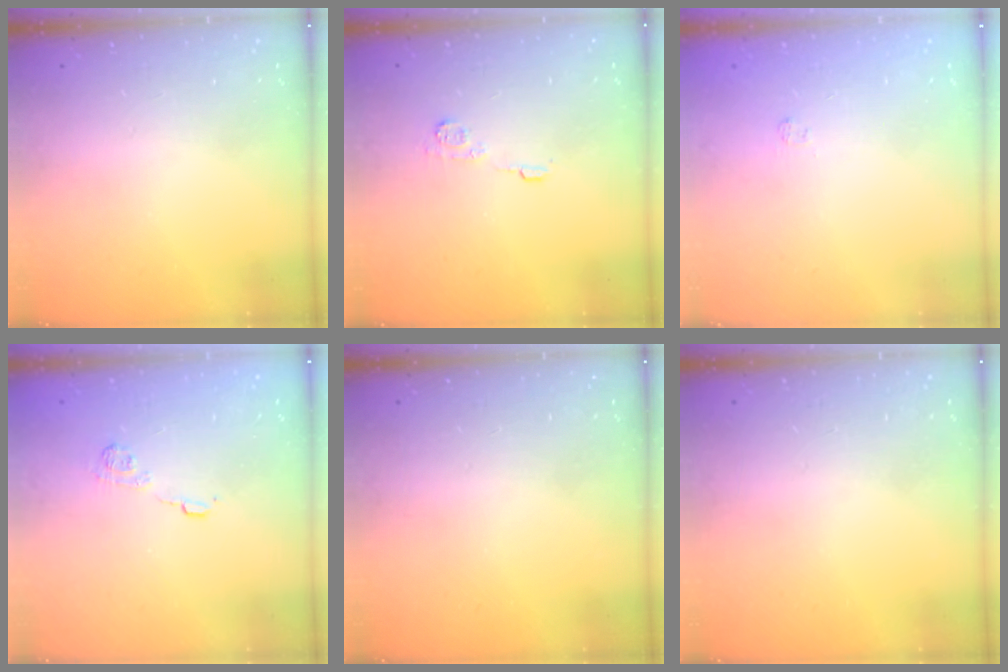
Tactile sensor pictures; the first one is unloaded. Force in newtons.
{"total": 5.6, "press": 5.6, "slide": 0.7}
{"total": 1.7, "press": 1.2, "slide": 1.1}
{"total": 7.6, "press": 7.5, "slide": 1.0}
{"total": 0.0}
{"total": 0.0}